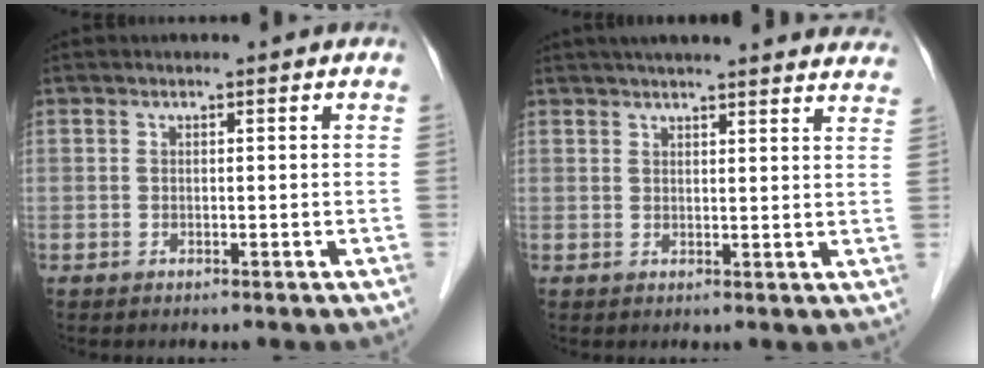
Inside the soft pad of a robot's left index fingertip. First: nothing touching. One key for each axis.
{"total": 20.7, "fx": 18.9, "fy": 2.2, "fz": 8.2, "tx": -0.114, "ty": 0.007, "tz": 0.221}